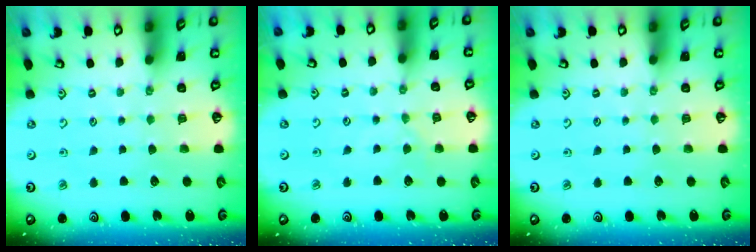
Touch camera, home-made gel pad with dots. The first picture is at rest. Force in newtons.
{"total": 0.0}
{"total": 0.0}